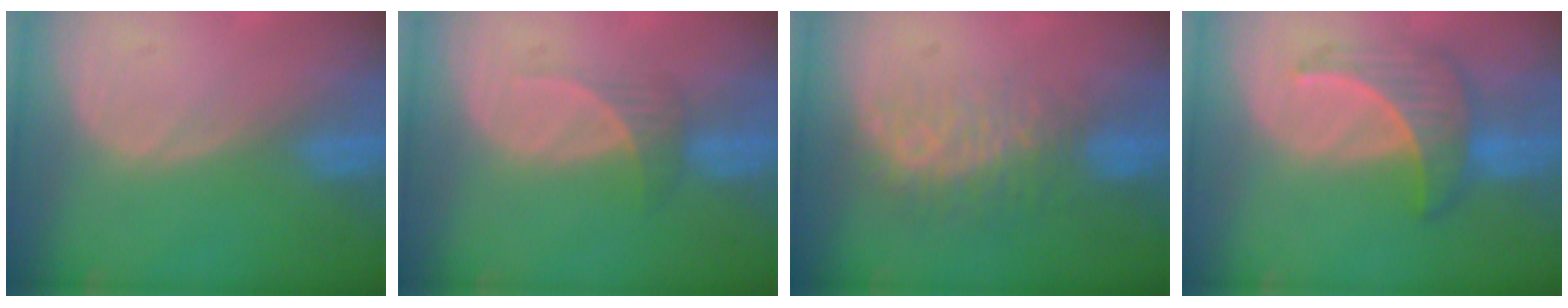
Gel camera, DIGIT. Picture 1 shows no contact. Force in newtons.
{"total": 2.5, "press": 2.3, "slide": 0.9}
{"total": 8.4, "press": 7.1, "slide": 4.4}
{"total": 6.8, "press": 6.4, "slide": 2.2}